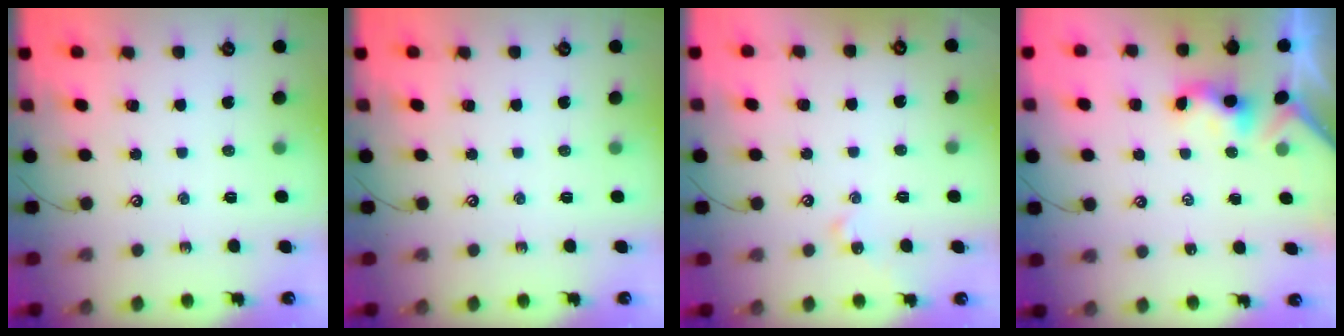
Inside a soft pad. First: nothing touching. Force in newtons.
{"total": 0.0}
{"total": 0.9, "press": 0.9, "slide": 0.2}
{"total": 1.1, "press": 1.0, "slide": 0.4}